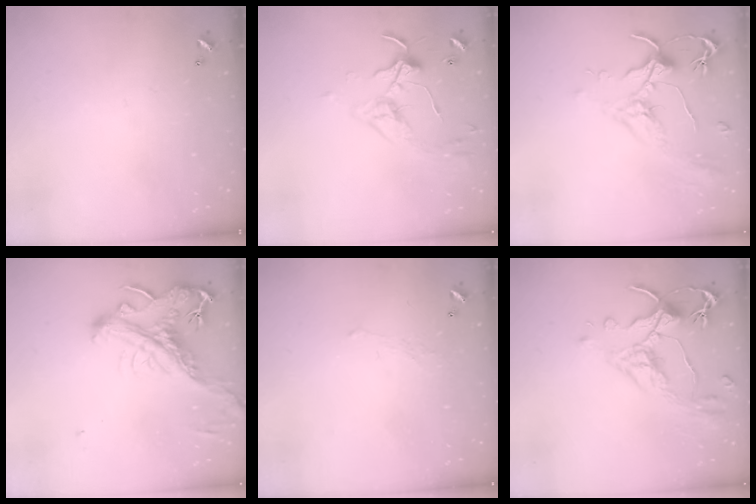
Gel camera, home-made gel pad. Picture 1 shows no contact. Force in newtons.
{"total": 3.3, "press": 3.2, "slide": 0.6}
{"total": 1.8, "press": 1.7, "slide": 0.8}
{"total": 2.6, "press": 2.2, "slide": 1.4}
{"total": 0.6, "press": 0.2, "slide": 0.6}
{"total": 3.1, "press": 2.9, "slide": 1.3}